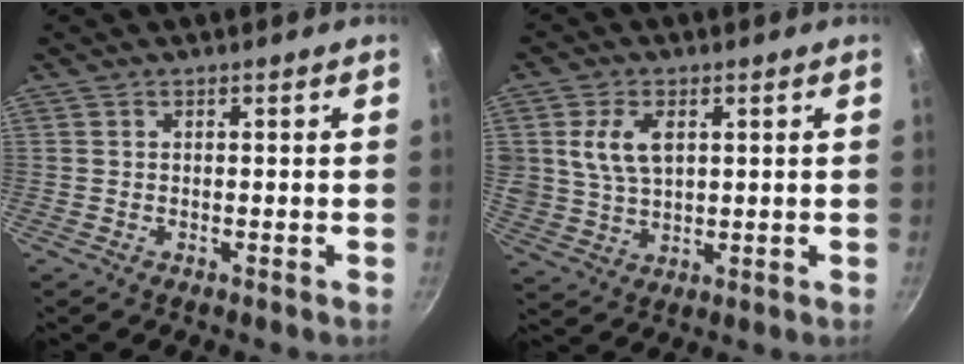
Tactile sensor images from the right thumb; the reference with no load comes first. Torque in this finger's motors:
{"motor_torque": [1.15, 3.86, 1.85, 0.14, 0.27]}